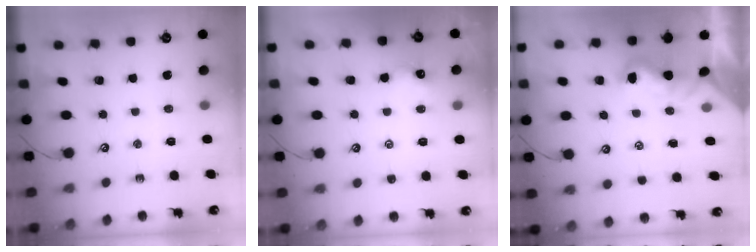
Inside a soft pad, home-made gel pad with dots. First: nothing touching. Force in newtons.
{"total": 1.8, "press": 1.7, "slide": 0.5}
{"total": 0.6, "press": 0.4, "slide": 0.5}